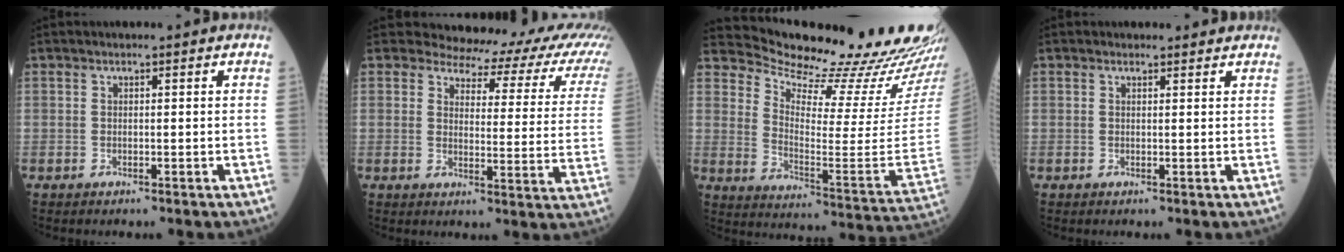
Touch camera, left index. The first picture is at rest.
{"total": 15.7, "force": [14.3, 4.7, 4.6], "torque": [-0.025, -0.055, 0.126]}
{"total": 24.4, "force": [23.6, 1.2, 6.1], "torque": [-0.111, -0.129, 0.300]}
{"total": 1.5, "force": [1.4, 0.5, 0.1], "torque": [-0.011, 0.000, 0.012]}